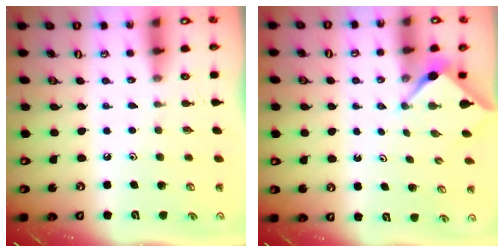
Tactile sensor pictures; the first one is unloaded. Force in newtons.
{"total": 2.9, "press": 2.9, "slide": 0.4}